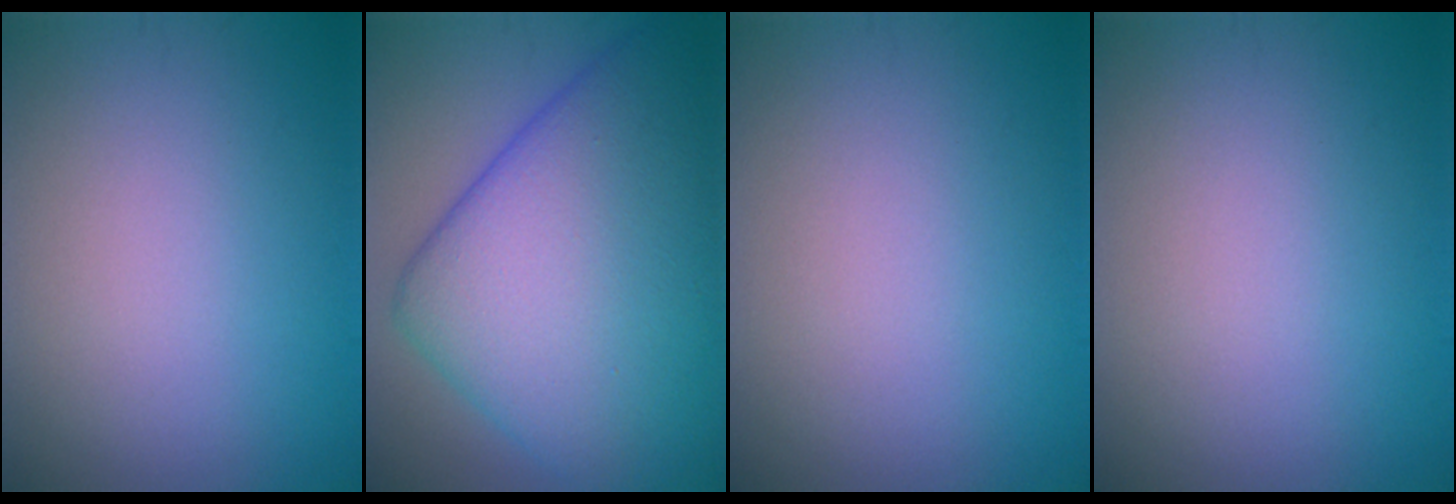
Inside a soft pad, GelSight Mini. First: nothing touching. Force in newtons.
{"total": 16.5, "press": 16.5, "slide": 0.2}
{"total": 0.0}
{"total": 0.0}